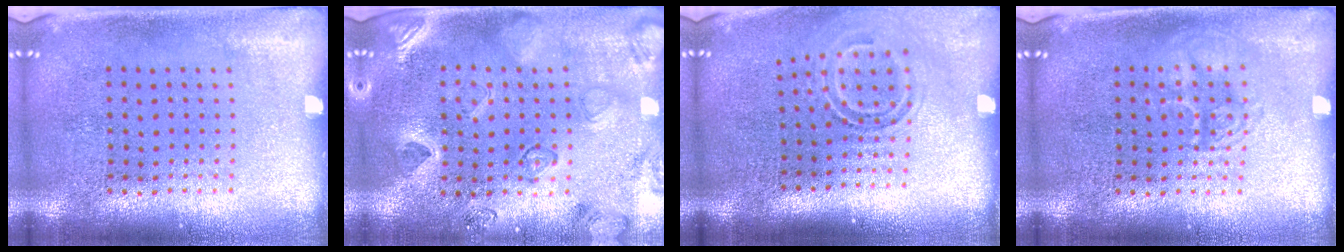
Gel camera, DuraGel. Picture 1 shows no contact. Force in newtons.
{"total": 2.3, "press": 2.1, "slide": 1.0}
{"total": 1.7, "press": 1.1, "slide": 1.3}
{"total": 1.9, "press": 1.9, "slide": 0.3}